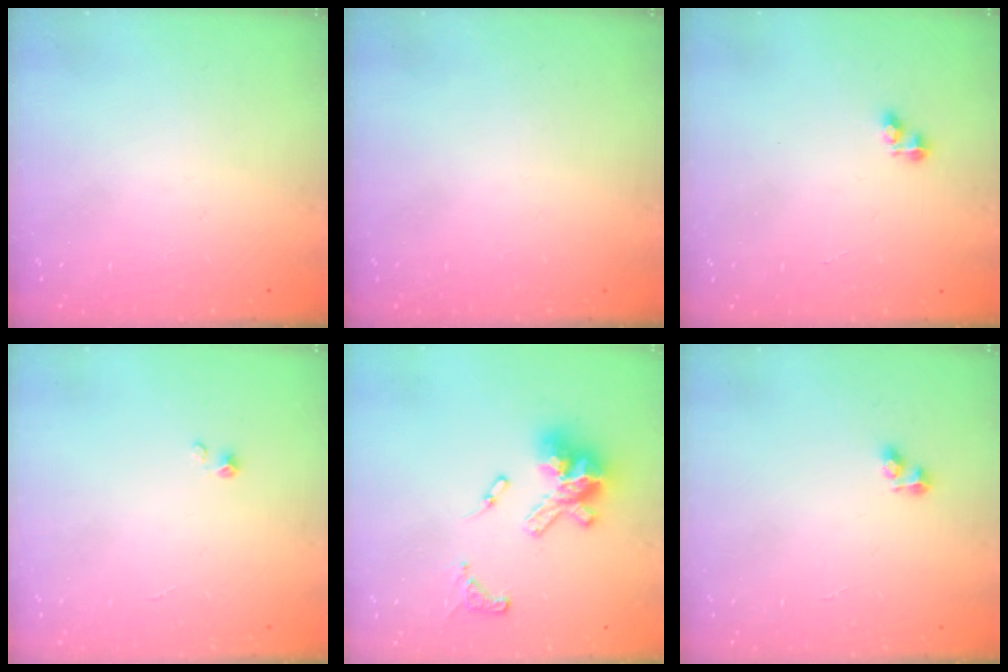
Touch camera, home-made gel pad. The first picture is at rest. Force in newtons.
{"total": 0.0}
{"total": 2.1, "press": 2.1, "slide": 0.3}
{"total": 0.7, "press": 0.7, "slide": 0.1}
{"total": 15.9, "press": 15.9, "slide": 1.7}
{"total": 2.5, "press": 2.5, "slide": 0.2}